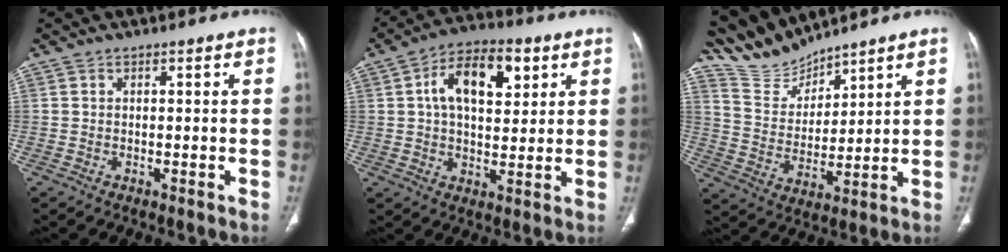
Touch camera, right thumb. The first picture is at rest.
{"total": 13.5, "force": [4.3, 7.5, 10.4], "torque": [-0.146, 0.005, 0.066]}
{"total": 9.2, "force": [9.1, 1.4, 0.4], "torque": [-0.003, -0.051, 0.201]}